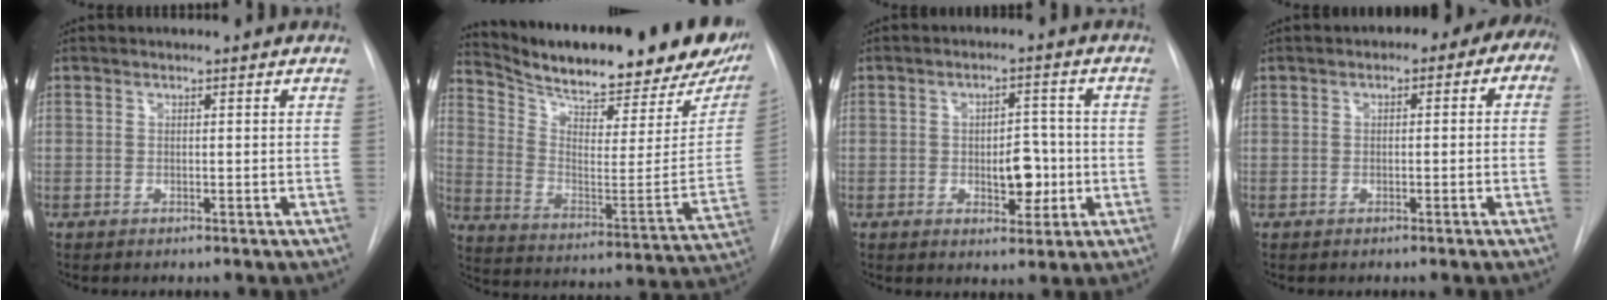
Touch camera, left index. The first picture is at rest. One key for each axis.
{"total": 28.9, "fx": 24.0, "fy": 6.3, "fz": 14.8, "tx": -0.243, "ty": -0.055, "tz": 0.328}
{"total": 5.7, "fx": -1.0, "fy": 3.0, "fz": 4.7, "tx": -0.059, "ty": 0.004, "tz": -0.009}
{"total": 6.7, "fx": 1.9, "fy": 3.6, "fz": 5.3, "tx": -0.059, "ty": 0.038, "tz": 0.019}